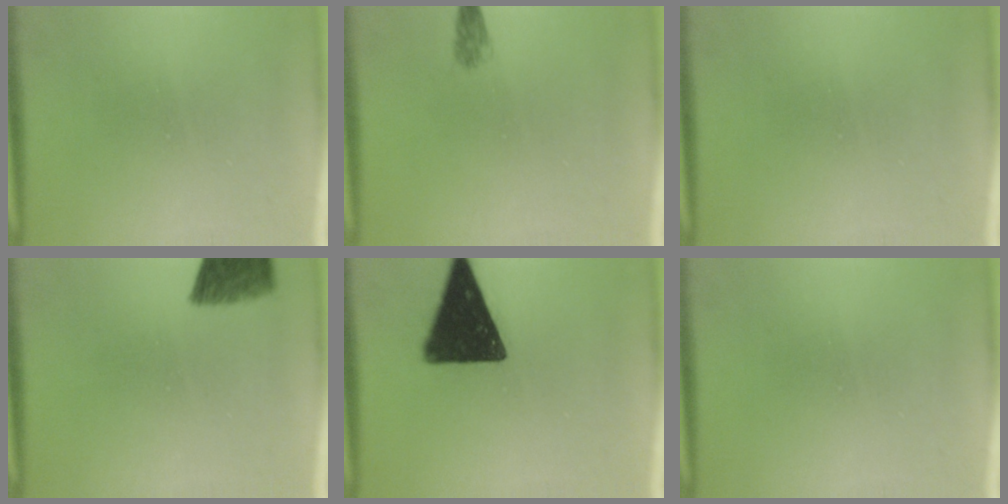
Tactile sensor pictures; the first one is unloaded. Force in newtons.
{"total": 1.8}
{"total": 0.0}
{"total": 7.4}
{"total": 16.2}
{"total": 0.0}